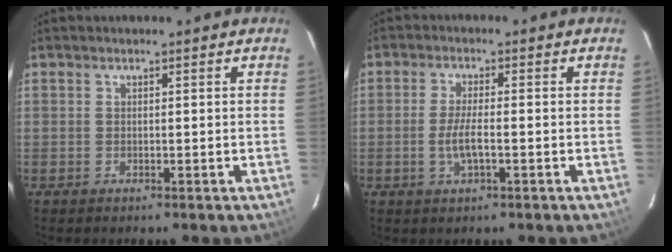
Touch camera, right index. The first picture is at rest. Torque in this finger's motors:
{"motor_torque": [0.02, -0.10, 0.24, 0.03]}